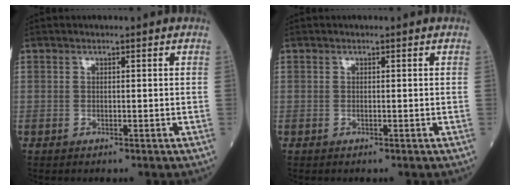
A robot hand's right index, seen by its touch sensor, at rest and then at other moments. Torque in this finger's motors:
{"motor_torque": [0.00, 0.00, 0.00, 0.00]}